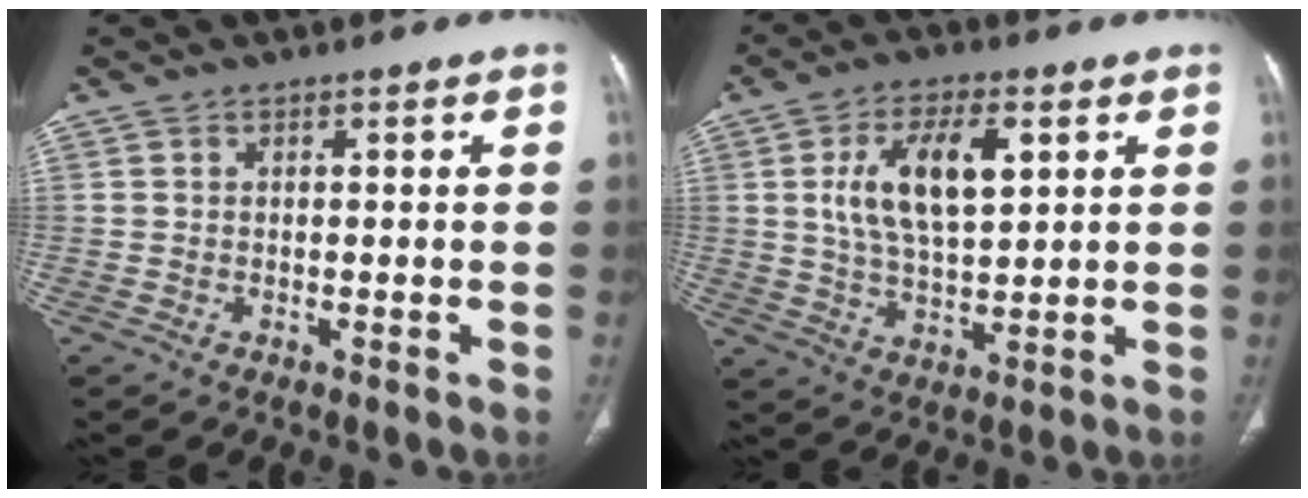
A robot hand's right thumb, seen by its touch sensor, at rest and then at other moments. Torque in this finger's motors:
{"motor_torque": [0.50, 0.93, 1.21, 0.05, 0.32]}